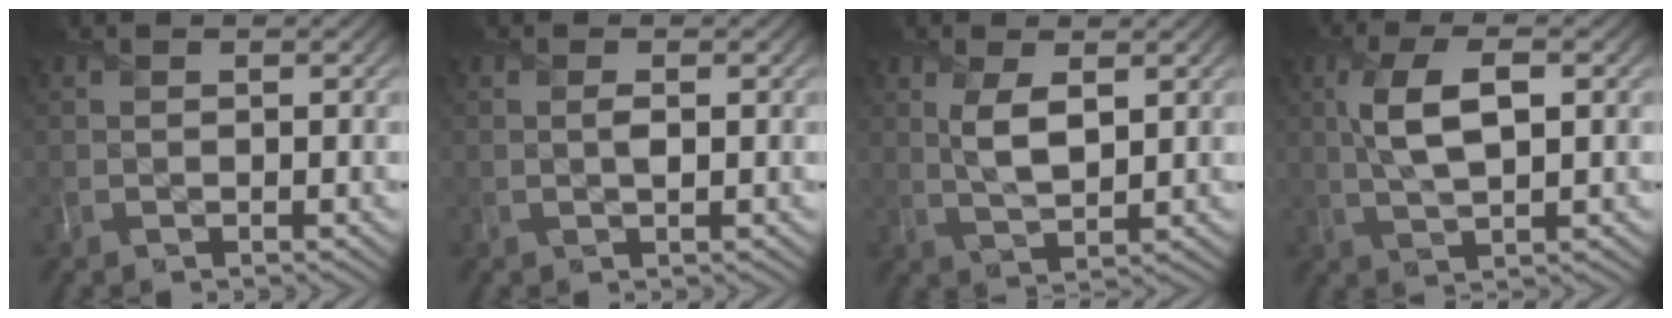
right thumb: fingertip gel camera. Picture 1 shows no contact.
{"total": 0.7, "force": [0.0, 0.1, 0.7], "torque": [-0.013, 0.000, 0.000]}
{"total": 4.2, "force": [1.4, 1.8, 3.6], "torque": [-0.081, -0.003, 0.029]}
{"total": 6.1, "force": [1.0, 2.2, 5.6], "torque": [-0.121, 0.005, 0.019]}